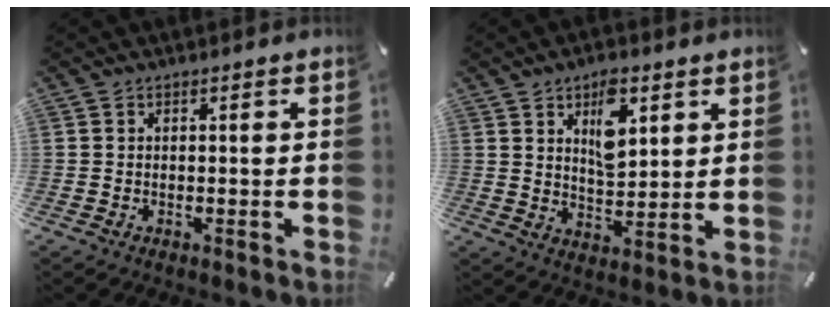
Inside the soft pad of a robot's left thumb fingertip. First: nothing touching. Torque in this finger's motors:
{"motor_torque": [1.93, 1.13, 0.81, -1.09, 0.29]}